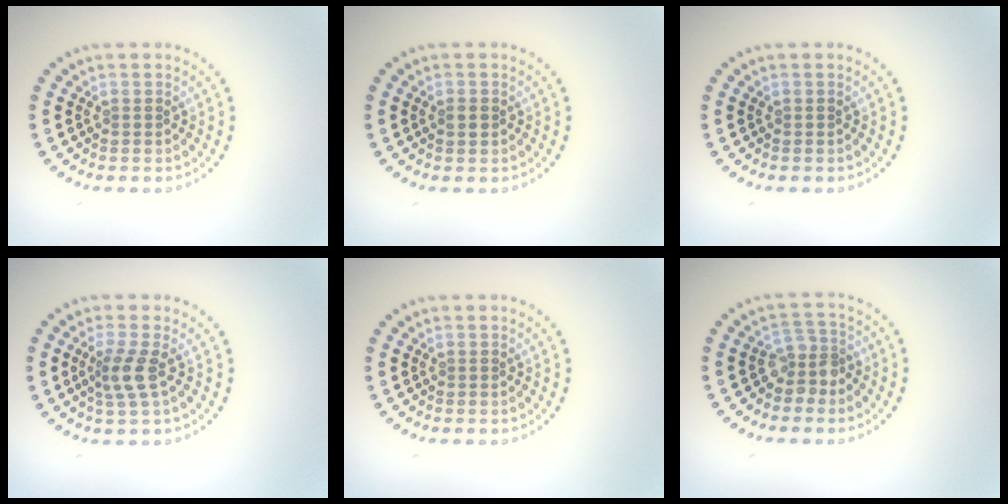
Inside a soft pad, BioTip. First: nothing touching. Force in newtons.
{"total": 1.3, "press": 1.3, "slide": 0.1}
{"total": 0.0}
{"total": 2.5, "press": 1.9, "slide": 1.6}
{"total": 0.0}
{"total": 2.5, "press": 1.9, "slide": 1.6}